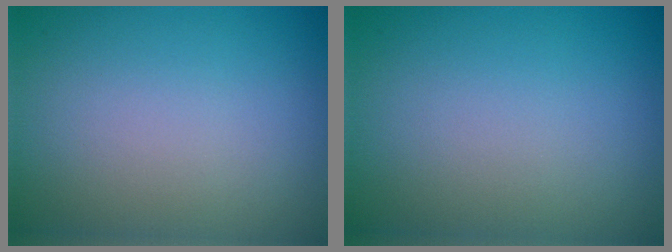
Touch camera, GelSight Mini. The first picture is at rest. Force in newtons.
{"total": 0.0}